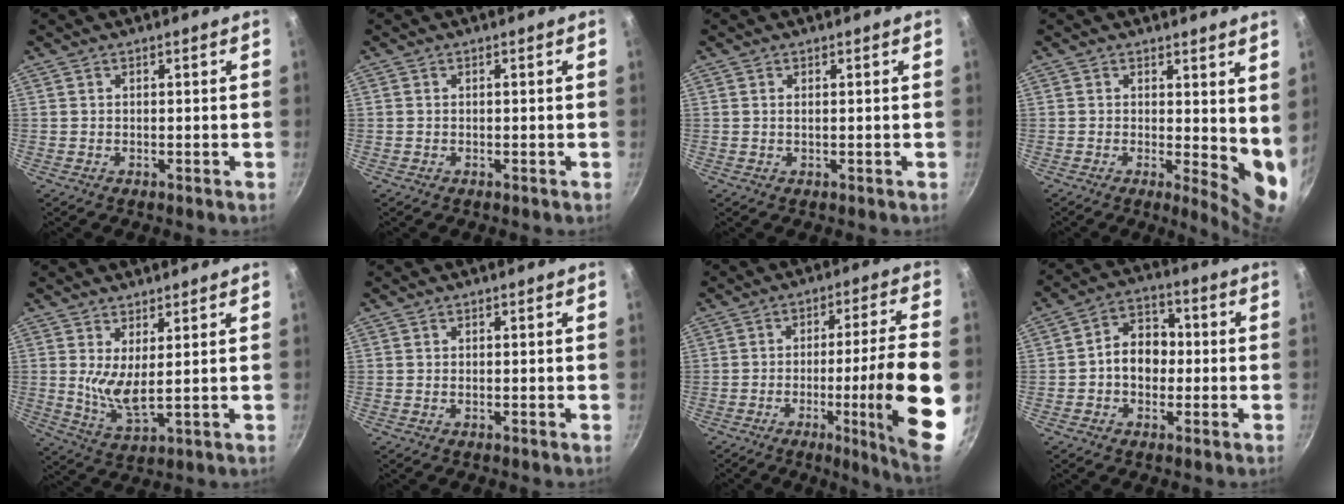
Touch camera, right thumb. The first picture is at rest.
{"total": 0.0}
{"total": 0.7, "force": [0.2, 0.3, 0.6], "torque": [-0.013, 0.000, 0.002]}
{"total": 7.3, "force": [1.2, 3.0, 6.5], "torque": [-0.072, -0.025, 0.017]}
{"total": 6.3, "force": [2.3, 1.8, 5.6], "torque": [-0.107, -0.039, 0.043]}
{"total": 0.0}
{"total": 18.1, "force": [-4.7, 0.8, 17.4], "torque": [-0.244, 0.021, -0.063]}
{"total": 8.8, "force": [-0.6, 6.8, 5.5], "torque": [-0.043, 0.028, -0.022]}